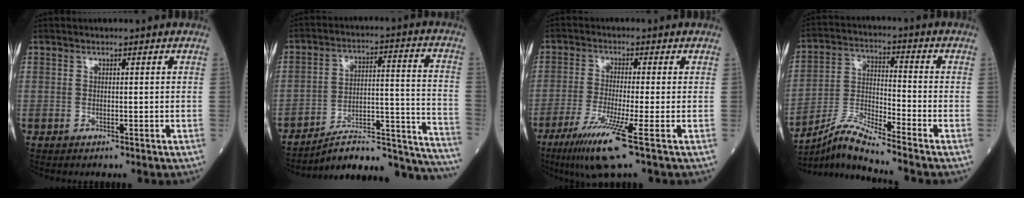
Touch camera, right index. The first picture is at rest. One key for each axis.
{"total": 22.7, "fx": -21.4, "fy": 2.2, "fz": 7.2, "tx": -0.037, "ty": 0.044, "tz": -0.299}
{"total": 8.6, "fx": -4.6, "fy": -1.0, "fz": 7.1, "tx": -0.136, "ty": -0.030, "tz": -0.089}
{"total": 8.5, "fx": -7.6, "fy": -1.7, "fz": 3.4, "tx": -0.081, "ty": -0.008, "tz": -0.144}